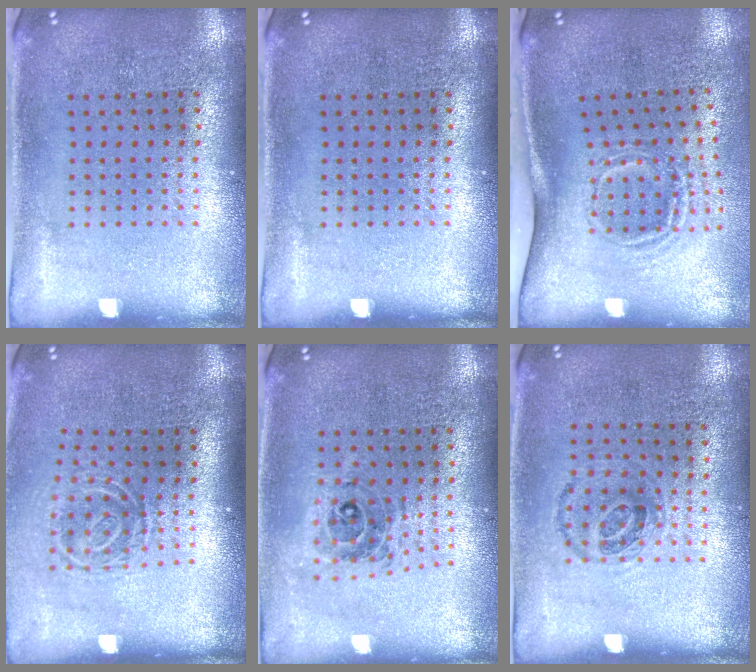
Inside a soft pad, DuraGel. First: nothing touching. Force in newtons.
{"total": 0.0}
{"total": 1.9, "press": 1.2, "slide": 1.4}
{"total": 1.6, "press": 1.1, "slide": 1.2}
{"total": 0.7, "press": 0.7, "slide": 0.1}
{"total": 0.9, "press": 0.7, "slide": 0.5}